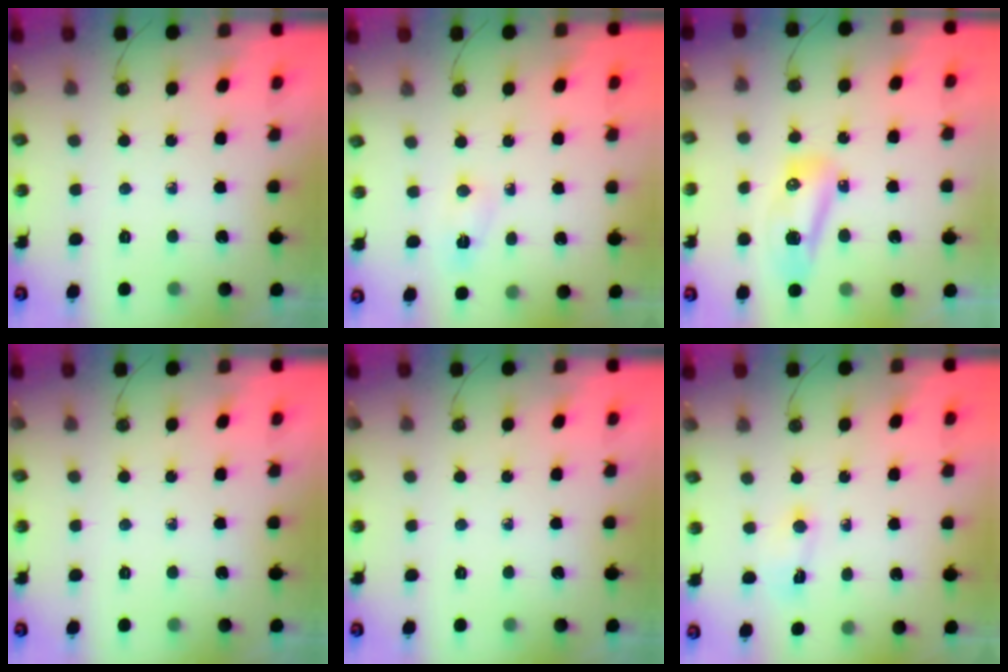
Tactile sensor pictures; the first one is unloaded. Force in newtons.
{"total": 2.5, "press": 2.4, "slide": 0.5}
{"total": 14.9, "press": 10.5, "slide": 10.6}
{"total": 0.0}
{"total": 0.0}
{"total": 3.6, "press": 3.6, "slide": 0.5}